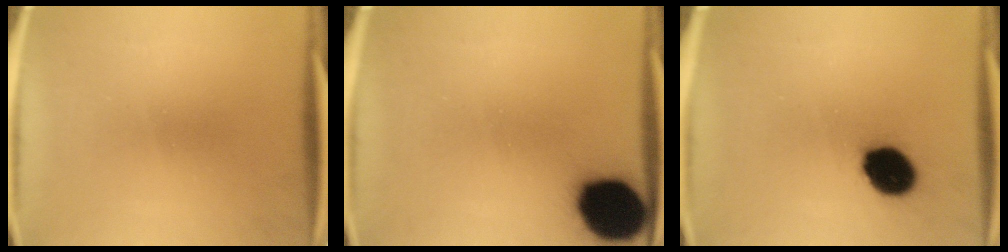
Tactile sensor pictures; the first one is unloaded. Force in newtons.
{"total": 17.8}
{"total": 11.6}